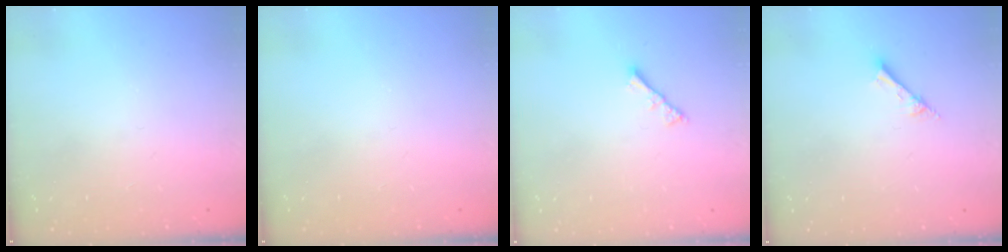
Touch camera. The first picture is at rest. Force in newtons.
{"total": 0.0}
{"total": 2.8, "press": 2.8, "slide": 0.6}
{"total": 2.8, "press": 2.7, "slide": 0.4}